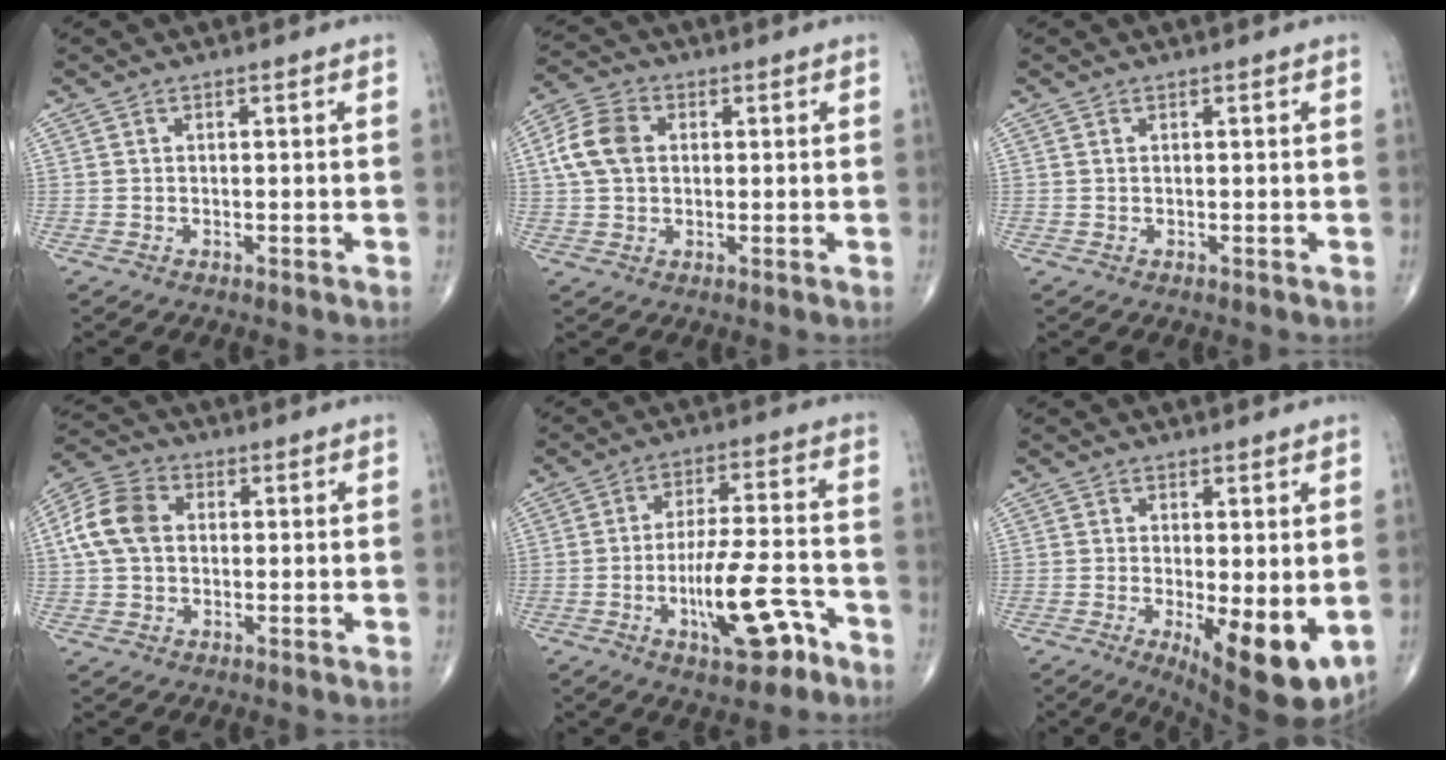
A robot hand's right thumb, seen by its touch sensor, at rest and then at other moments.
{"total": 8.2, "force": [1.3, 5.9, 5.4], "torque": [-0.107, 0.014, 0.020]}
{"total": 0.0}
{"total": 9.4, "force": [1.1, 6.8, 6.3], "torque": [-0.126, 0.023, 0.014]}
{"total": 12.9, "force": [-5.8, 4.2, 10.8], "torque": [-0.173, 0.035, -0.090]}
{"total": 11.3, "force": [-2.2, 4.0, 10.4], "torque": [-0.142, -0.026, -0.022]}